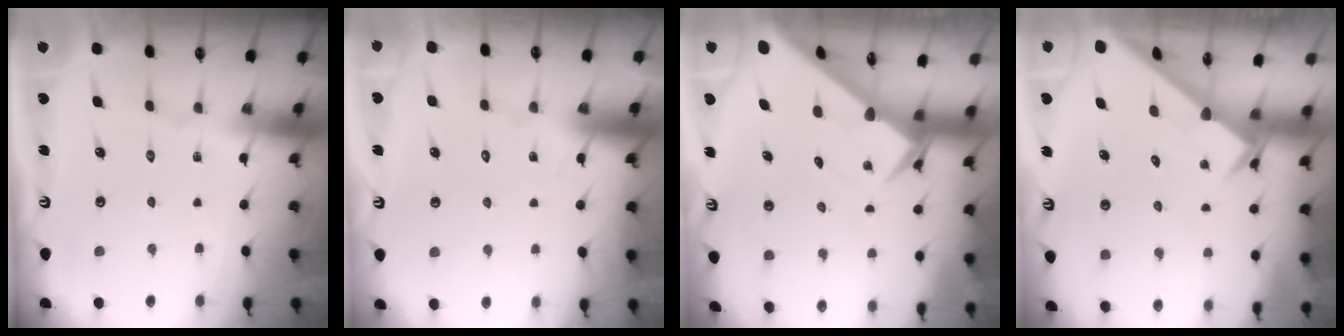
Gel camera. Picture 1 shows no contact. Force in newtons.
{"total": 5.9, "press": 5.8, "slide": 0.4}
{"total": 3.0, "press": 3.0, "slide": 0.1}
{"total": 2.5, "press": 2.5, "slide": 0.2}